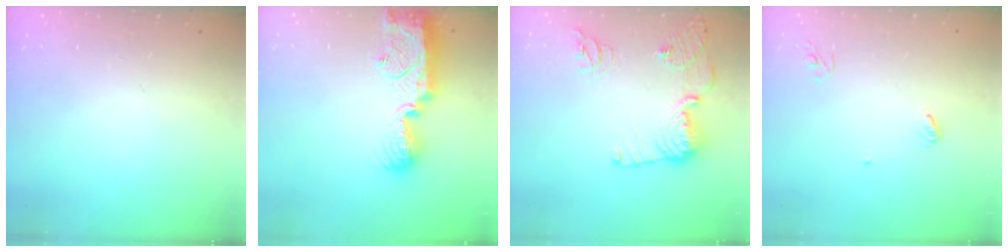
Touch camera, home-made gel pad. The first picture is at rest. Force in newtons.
{"total": 12.8, "press": 12.7, "slide": 1.1}
{"total": 15.2, "press": 14.9, "slide": 2.8}
{"total": 3.9, "press": 3.9, "slide": 0.3}